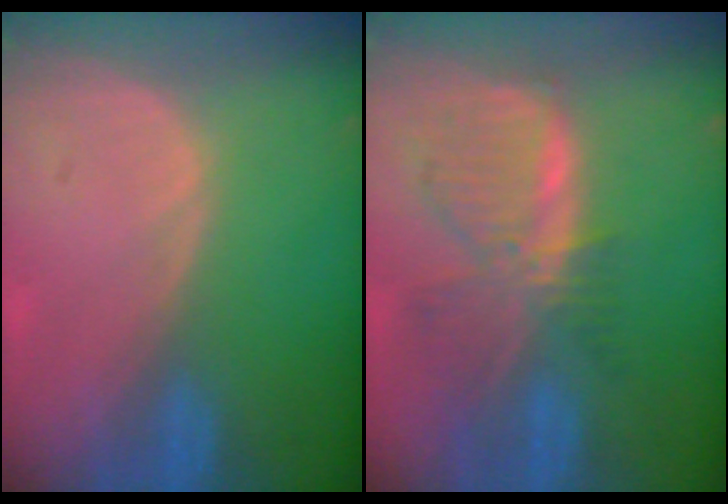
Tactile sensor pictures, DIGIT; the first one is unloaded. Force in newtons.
{"total": 8.4, "press": 7.3, "slide": 4.0}